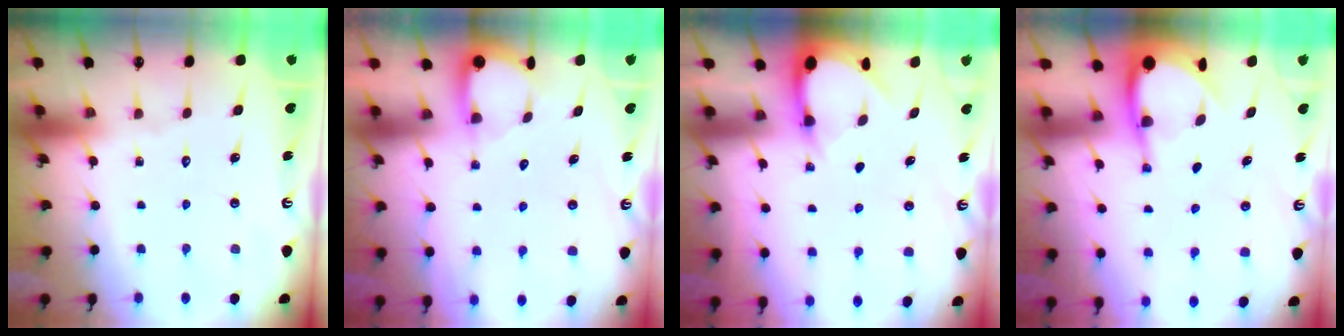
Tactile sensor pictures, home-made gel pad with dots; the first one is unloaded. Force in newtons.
{"total": 2.8, "press": 2.8, "slide": 0.3}
{"total": 3.3, "press": 3.2, "slide": 0.2}
{"total": 5.4, "press": 5.4, "slide": 0.5}